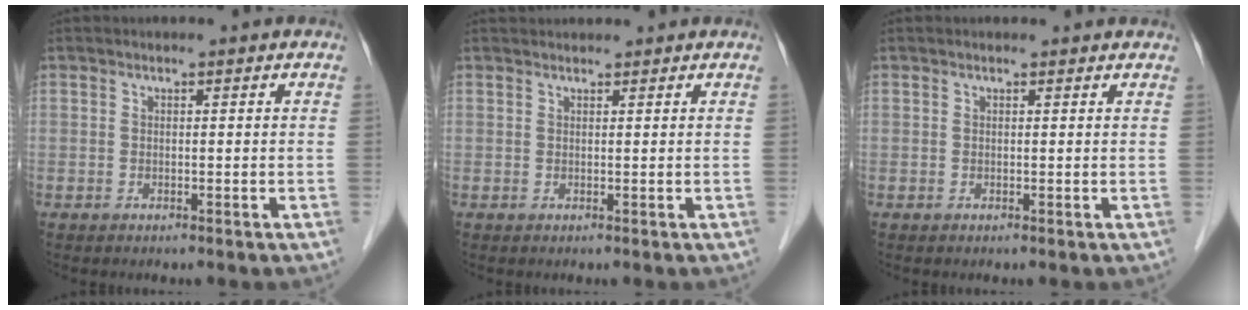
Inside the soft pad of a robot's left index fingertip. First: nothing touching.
{"total": 3.2, "force": [3.1, 0.2, 0.7], "torque": [-0.008, 0.032, 0.045]}
{"total": 1.4, "force": [1.4, 0.2, 0.3], "torque": [-0.013, 0.004, 0.011]}